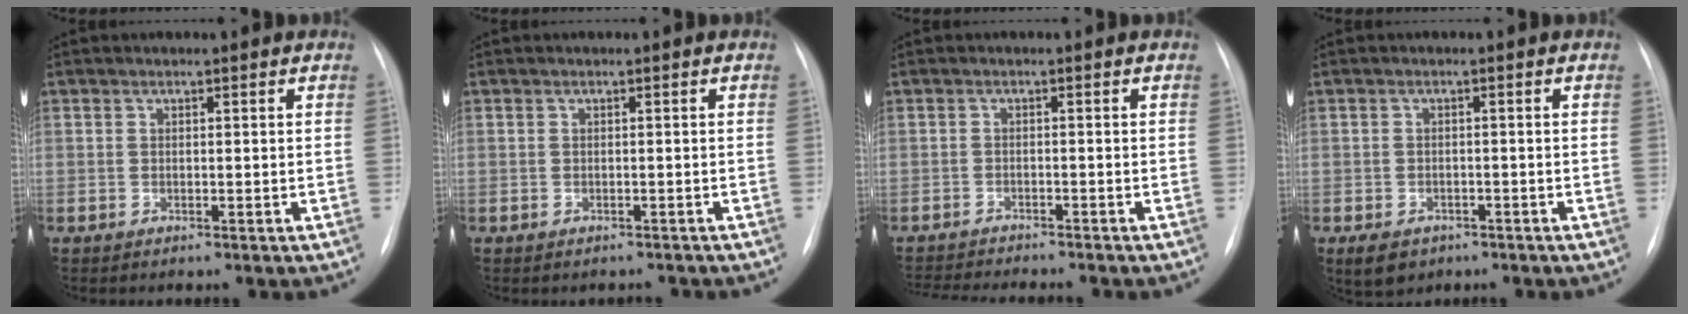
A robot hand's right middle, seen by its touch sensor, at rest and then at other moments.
{"total": 1.4, "force": [-1.2, 0.6, 0.1], "torque": [-0.002, 0.000, -0.016]}
{"total": 10.2, "force": [-9.4, 0.8, 3.8], "torque": [-0.053, -0.009, -0.134]}
{"total": 5.4, "force": [-3.5, 3.7, 2.0], "torque": [-0.031, -0.002, -0.045]}